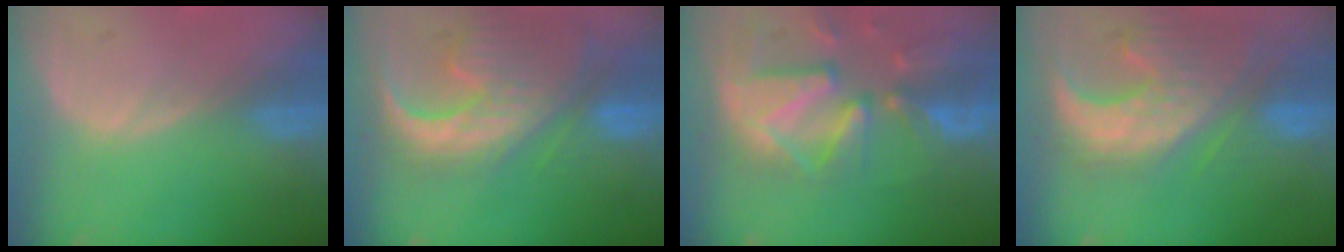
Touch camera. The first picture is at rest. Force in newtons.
{"total": 13.4, "press": 11.5, "slide": 6.8}
{"total": 12.3, "press": 10.6, "slide": 6.1}
{"total": 12.6, "press": 11.1, "slide": 6.0}